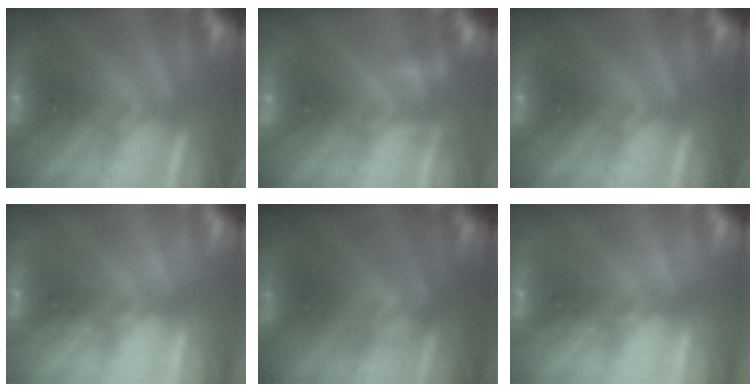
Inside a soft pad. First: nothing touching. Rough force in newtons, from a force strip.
{"total": 2.2}
{"total": 0.0}
{"total": 2.1}
{"total": 1.9}
{"total": 2.1}